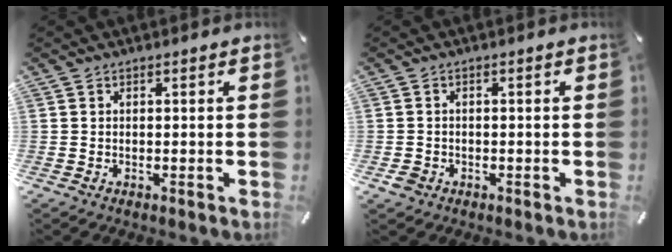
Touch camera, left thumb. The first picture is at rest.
{"total": 2.1, "force": [-0.9, 1.7, 0.9], "torque": [-0.015, 0.005, -0.018]}